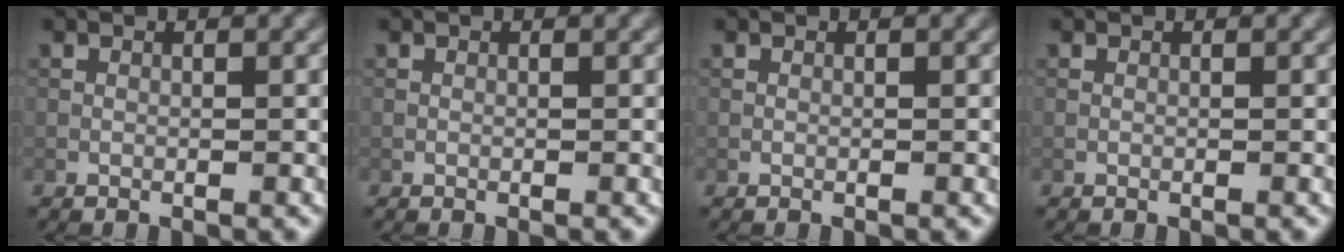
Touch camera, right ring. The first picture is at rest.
{"total": 0.0}
{"total": 0.0}
{"total": 0.0}